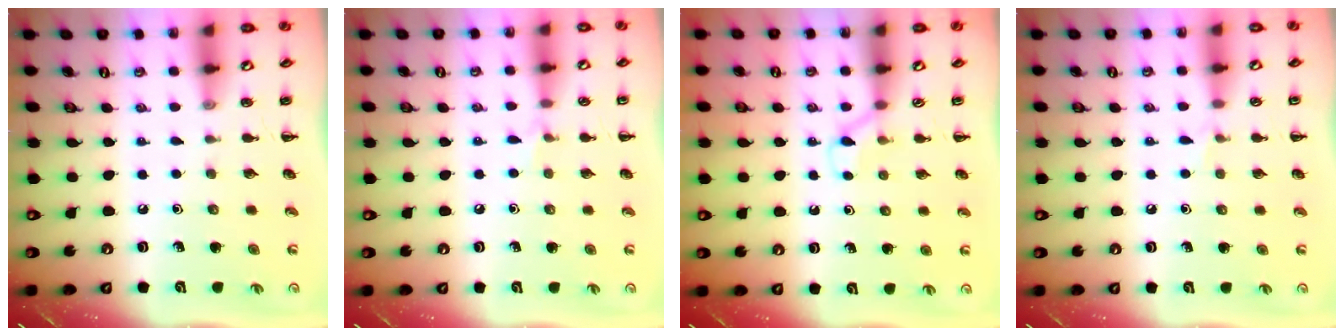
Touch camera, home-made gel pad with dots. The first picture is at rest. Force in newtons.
{"total": 4.2, "press": 4.0, "slide": 1.4}
{"total": 3.9, "press": 3.6, "slide": 1.4}
{"total": 3.9, "press": 3.8, "slide": 1.1}